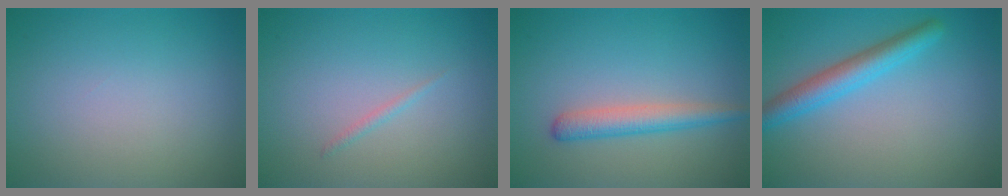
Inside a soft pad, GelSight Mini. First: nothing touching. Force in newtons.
{"total": 0.6, "press": 0.6, "slide": 0.1}
{"total": 2.8, "press": 2.8, "slide": 0.1}
{"total": 3.6, "press": 3.6, "slide": 0.1}